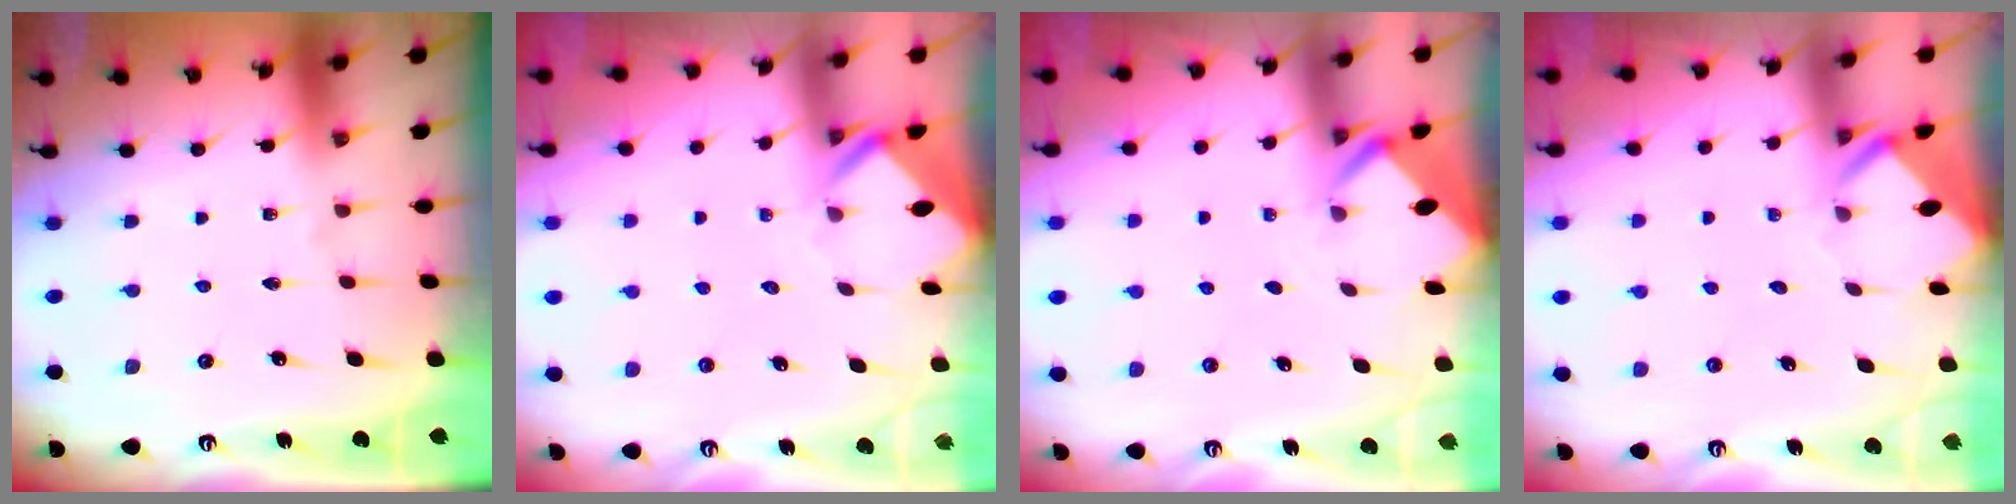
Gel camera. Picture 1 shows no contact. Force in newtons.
{"total": 2.6, "press": 2.6, "slide": 0.1}
{"total": 2.0, "press": 2.0, "slide": 0.2}
{"total": 3.1, "press": 3.1, "slide": 0.1}